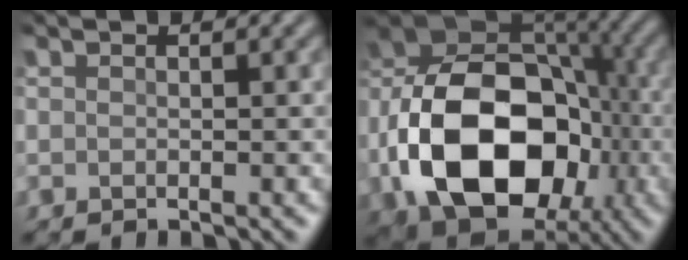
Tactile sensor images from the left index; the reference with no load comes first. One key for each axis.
{"total": 15.4, "fx": -4.1, "fy": 10.2, "fz": 10.8, "tx": -0.203, "ty": -0.007, "tz": -0.076}